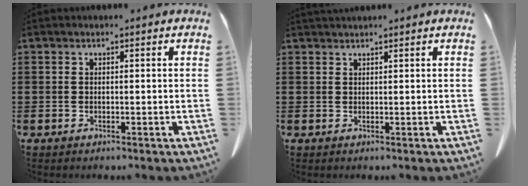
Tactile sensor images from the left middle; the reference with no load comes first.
{"total": 0.9, "force": [0.9, 0.0, 0.1], "torque": [-0.005, -0.002, 0.018]}